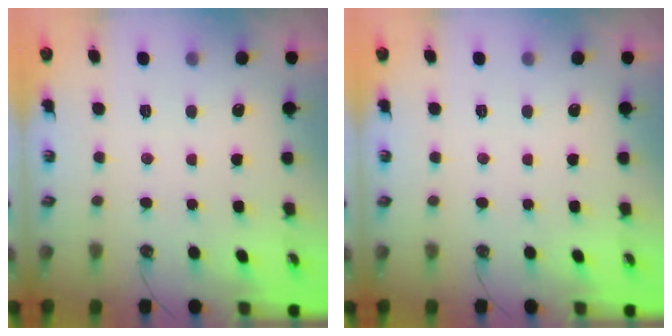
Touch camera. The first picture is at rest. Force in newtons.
{"total": 0.0}